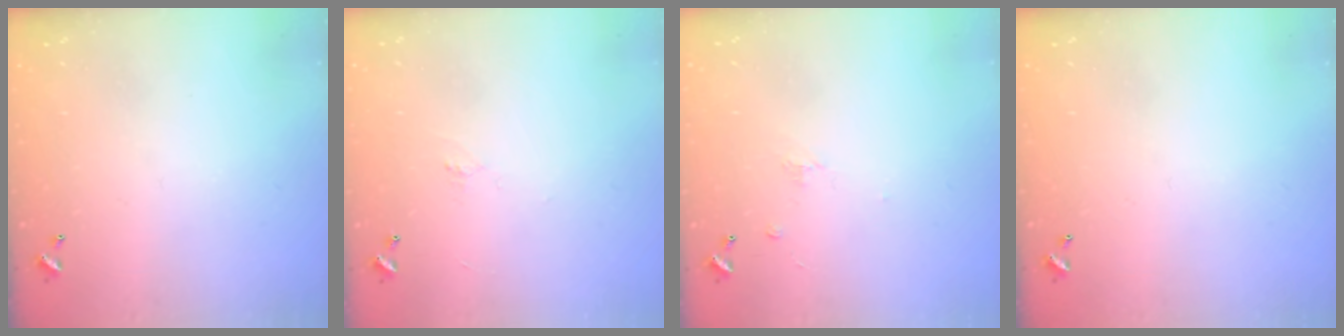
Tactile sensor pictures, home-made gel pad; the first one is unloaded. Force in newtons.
{"total": 3.5, "press": 3.5, "slide": 0.5}
{"total": 1.2, "press": 1.1, "slide": 0.6}
{"total": 0.0}